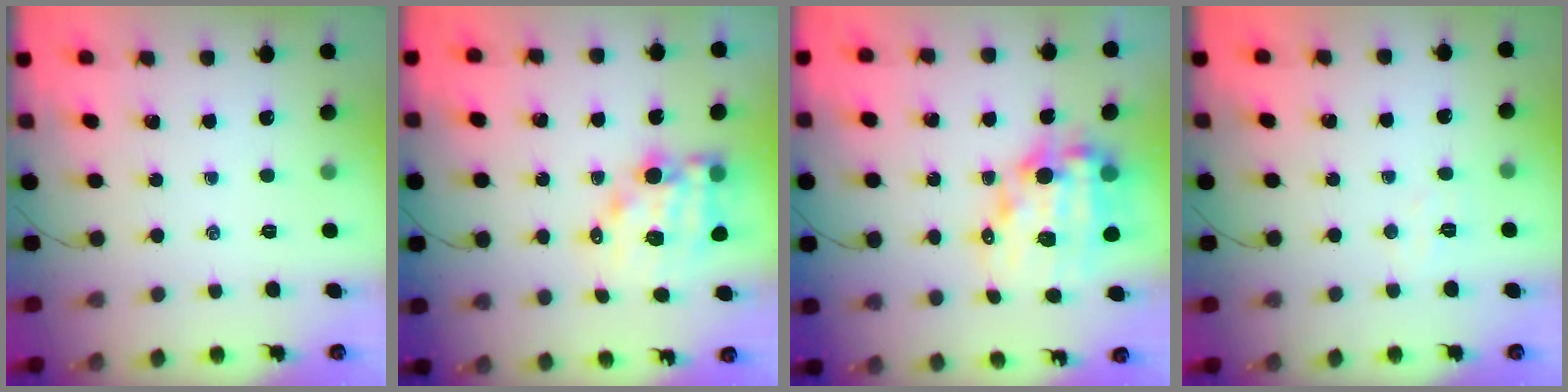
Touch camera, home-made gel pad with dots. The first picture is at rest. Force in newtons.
{"total": 10.8, "press": 10.3, "slide": 3.0}
{"total": 14.8, "press": 14.4, "slide": 3.5}
{"total": 3.5, "press": 3.4, "slide": 0.7}